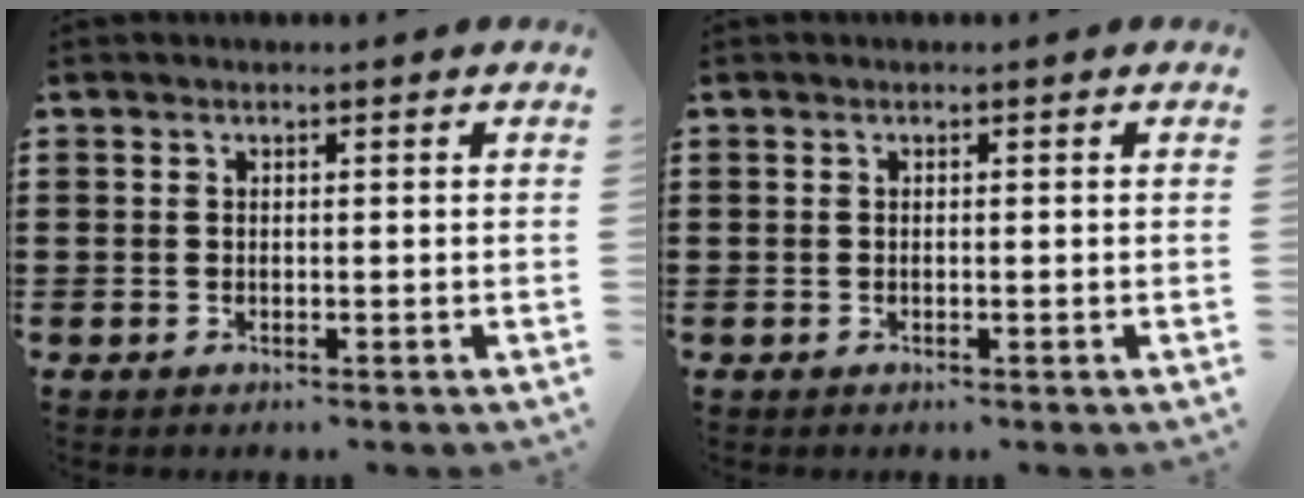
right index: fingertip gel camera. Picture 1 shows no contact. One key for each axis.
{"total": 0.0}